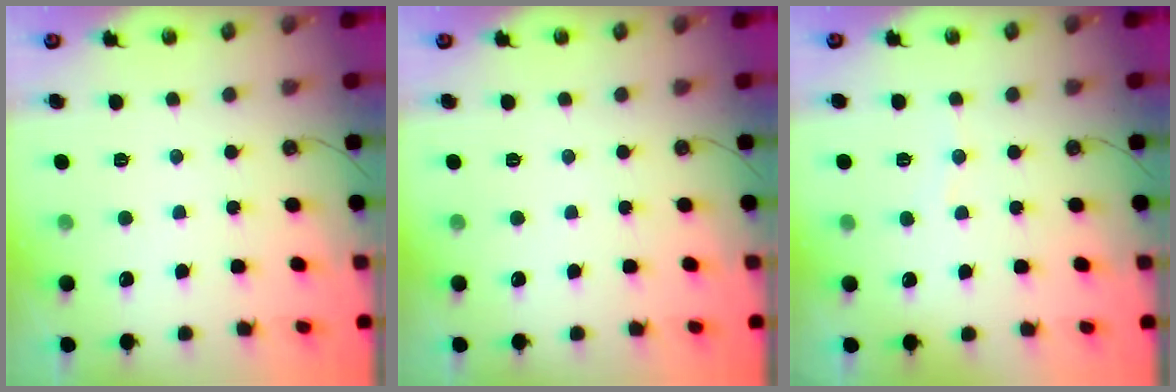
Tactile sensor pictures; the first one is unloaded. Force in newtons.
{"total": 0.0}
{"total": 5.1, "press": 4.8, "slide": 1.6}